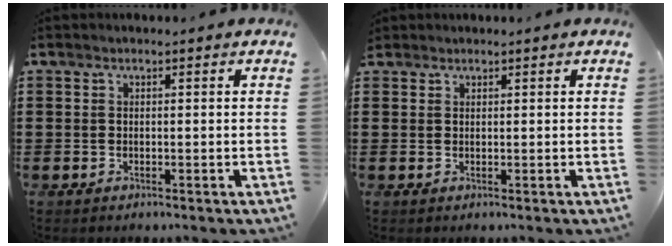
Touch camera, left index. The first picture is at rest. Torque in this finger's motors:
{"motor_torque": [0.18, -0.20, -0.01, 0.01]}